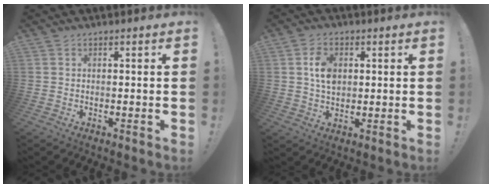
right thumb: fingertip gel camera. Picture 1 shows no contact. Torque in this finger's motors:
{"motor_torque": [0.81, 0.63, 0.77, -0.34, 0.07]}